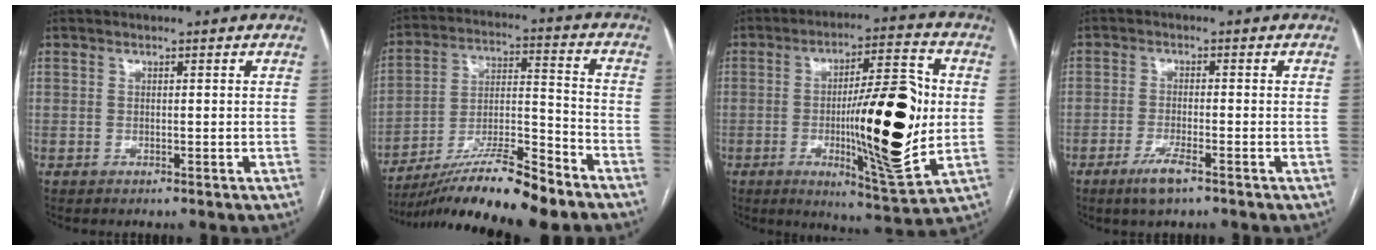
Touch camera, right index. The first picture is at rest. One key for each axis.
{"total": 17.2, "fx": -13.6, "fy": 0.9, "fz": 10.4, "tx": -0.184, "ty": -0.012, "tz": -0.238}
{"total": 19.1, "fx": -1.0, "fy": 2.9, "fz": 18.9, "tx": -0.289, "ty": 0.001, "tz": -0.013}
{"total": 4.1, "fx": -2.6, "fy": 0.5, "fz": 3.1, "tx": -0.065, "ty": -0.007, "tz": -0.049}